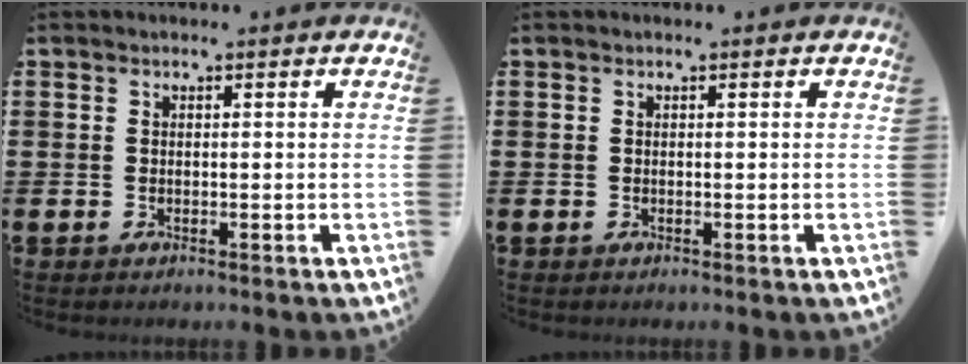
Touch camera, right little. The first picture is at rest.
{"total": 0.0}